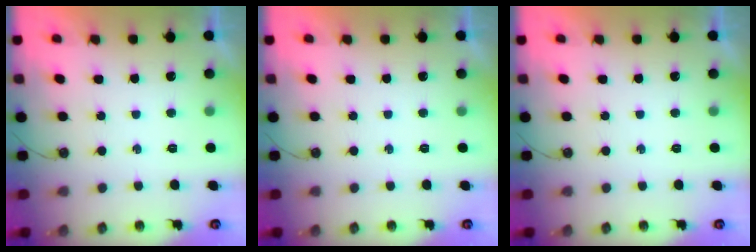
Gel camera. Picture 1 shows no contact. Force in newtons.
{"total": 0.0}
{"total": 0.0}